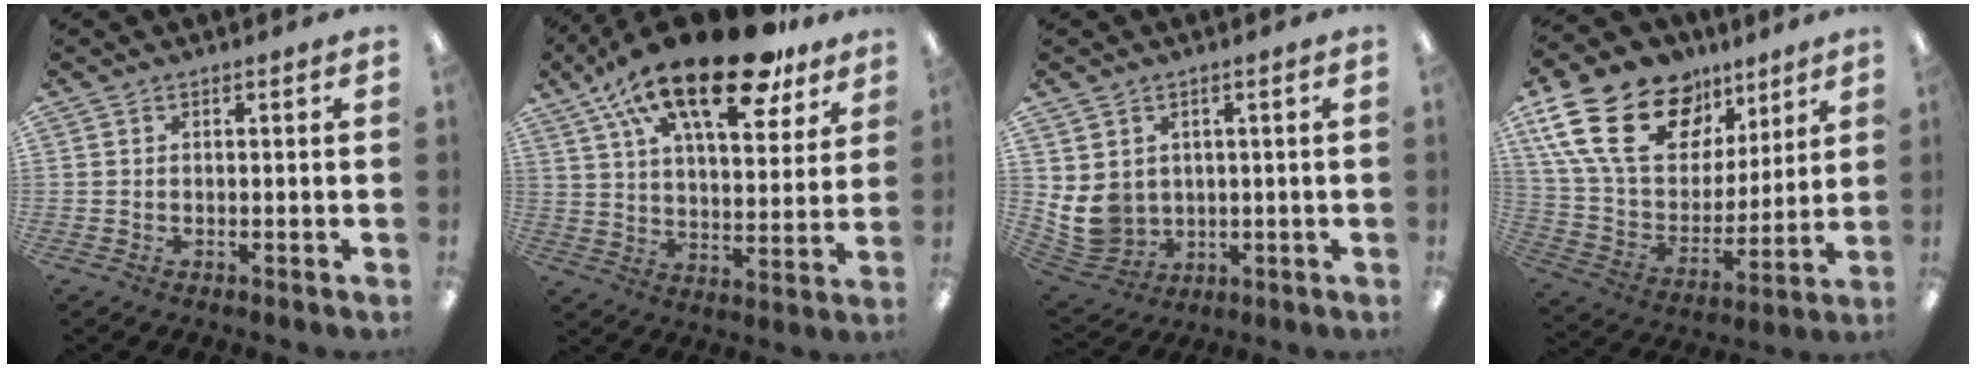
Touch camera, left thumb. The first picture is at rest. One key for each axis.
{"total": 24.2, "fx": 15.6, "fy": 9.1, "fz": 16.0, "tx": -0.265, "ty": -0.079, "tz": 0.260}
{"total": 8.3, "fx": 1.1, "fy": 7.5, "fz": 3.2, "tx": -0.083, "ty": -0.007, "tz": 0.031}
{"total": 24.0, "fx": 12.3, "fy": 15.3, "fz": 13.8, "tx": -0.264, "ty": -0.045, "tz": 0.223}